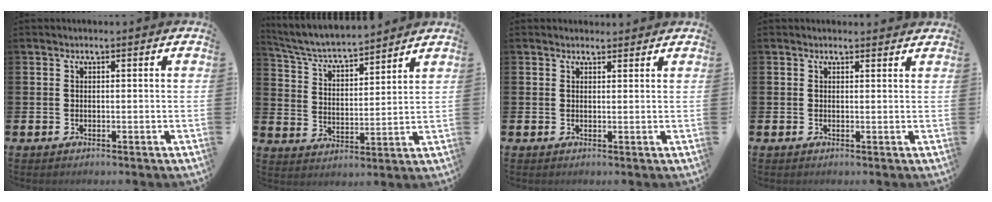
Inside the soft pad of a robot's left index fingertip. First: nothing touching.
{"total": 5.2, "force": [4.9, 0.9, 1.5], "torque": [-0.056, -0.040, 0.081]}
{"total": 1.1, "force": [1.0, 0.5, 0.0], "torque": [0.009, 0.000, 0.016]}
{"total": 0.7, "force": [0.6, 0.2, 0.0], "torque": [0.009, -0.001, 0.010]}